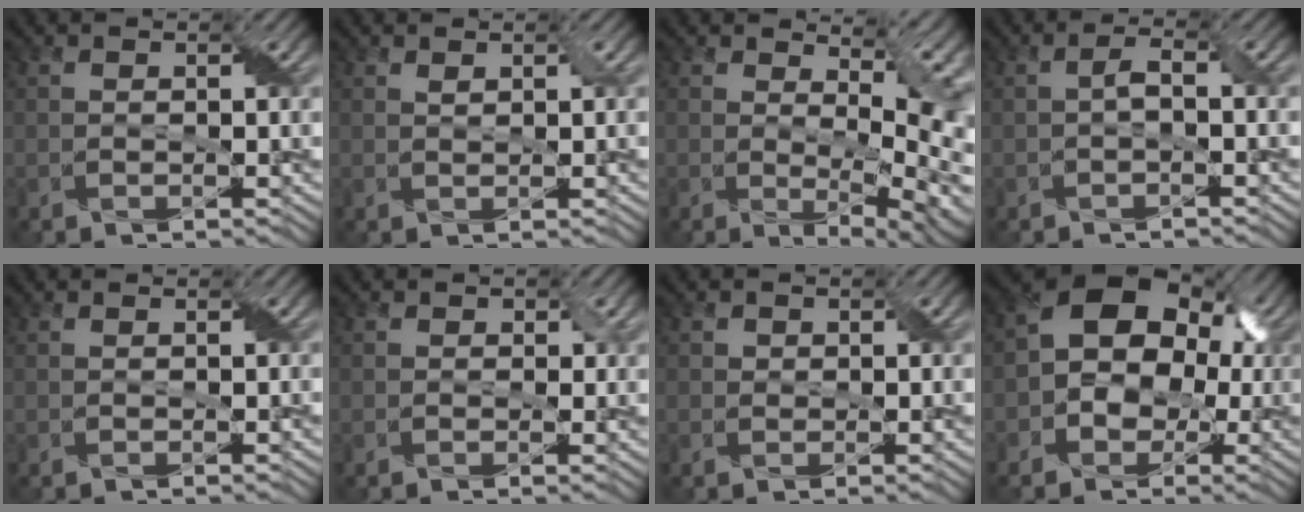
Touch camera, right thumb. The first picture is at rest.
{"total": 0.9, "force": [0.5, 0.4, 0.6], "torque": [-0.016, -0.001, 0.012]}
{"total": 10.2, "force": [2.7, 4.5, 8.7], "torque": [-0.133, -0.017, 0.059]}
{"total": 1.4, "force": [-0.4, 0.4, 1.3], "torque": [-0.029, 0.007, -0.009]}
{"total": 0.0}
{"total": 1.3, "force": [0.2, 1.0, 0.7], "torque": [-0.009, -0.005, 0.003]}
{"total": 0.8, "force": [0.3, 0.7, 0.1], "torque": [-0.003, -0.001, 0.003]}
{"total": 12.0, "force": [0.1, 9.0, 7.9], "torque": [-0.098, 0.023, -0.021]}